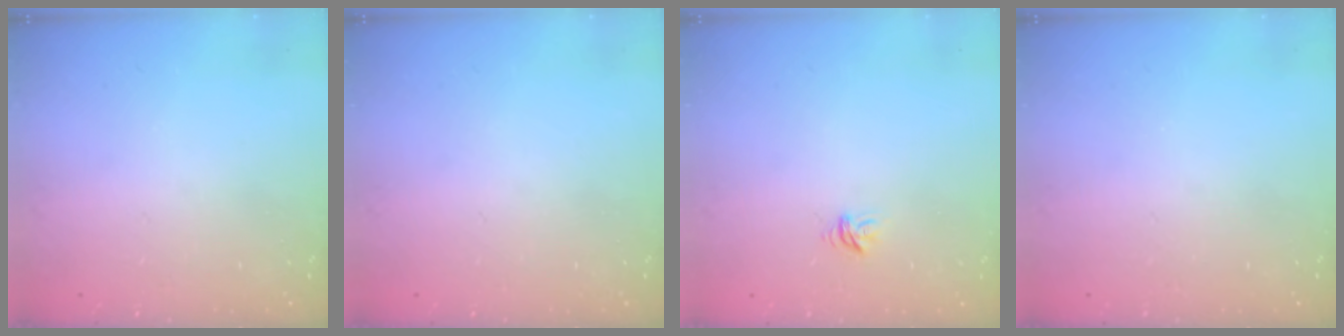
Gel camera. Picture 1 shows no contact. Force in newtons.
{"total": 0.0}
{"total": 3.9, "press": 3.9, "slide": 0.1}
{"total": 0.0}